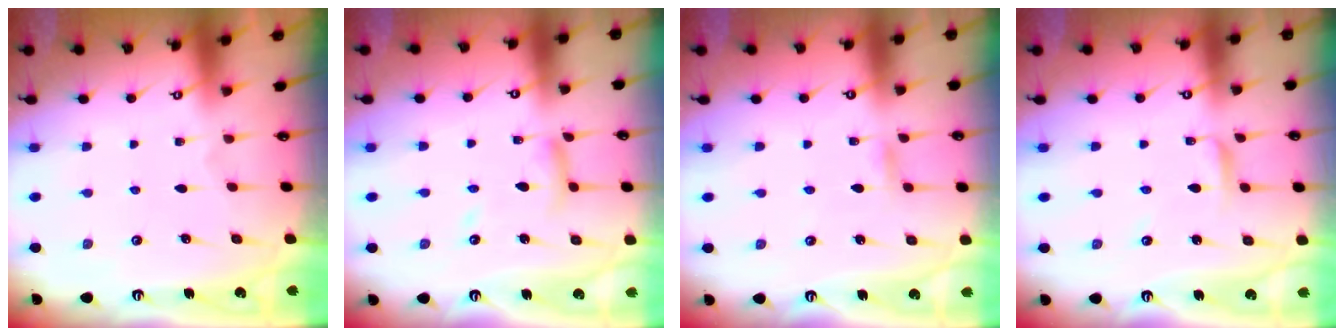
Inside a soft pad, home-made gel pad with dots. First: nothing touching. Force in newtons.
{"total": 8.7, "press": 8.7, "slide": 0.8}
{"total": 2.7, "press": 2.7, "slide": 0.2}
{"total": 2.9, "press": 2.8, "slide": 0.3}